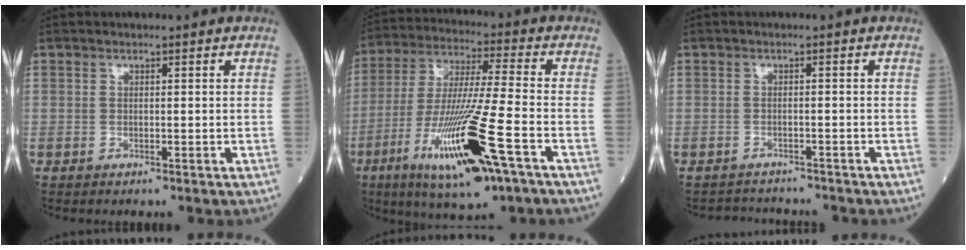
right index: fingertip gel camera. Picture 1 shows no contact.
{"total": 18.2, "force": [-7.9, 1.1, 16.4], "torque": [-0.335, -0.036, -0.138]}
{"total": 4.1, "force": [-4.1, 0.4, -0.1], "torque": [0.004, 0.000, -0.060]}